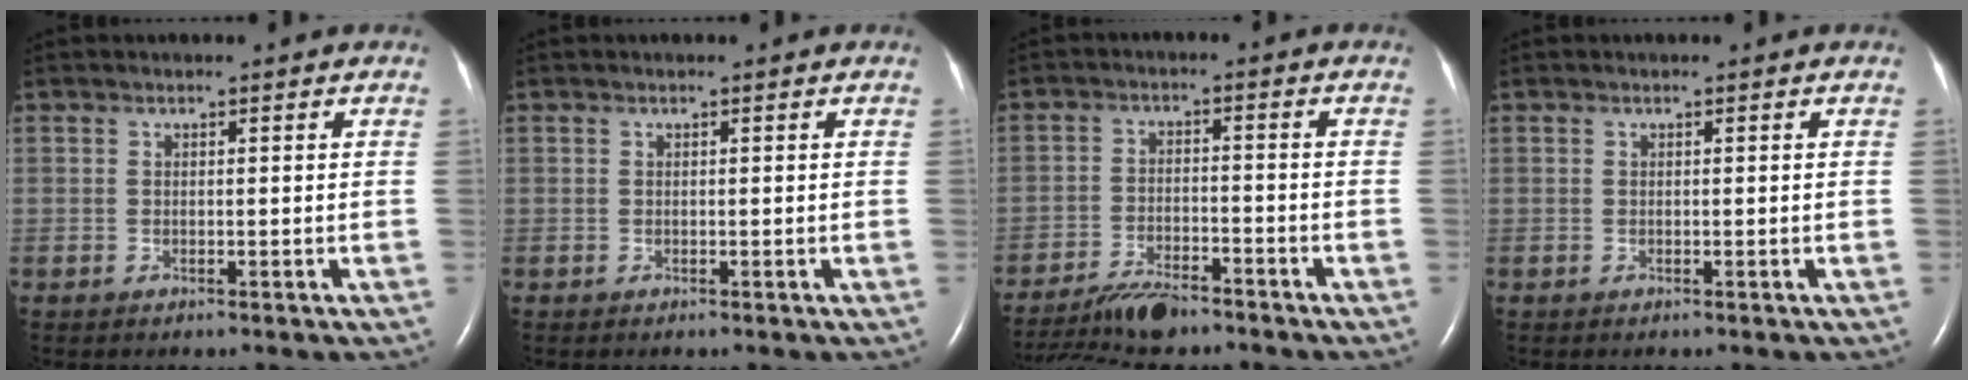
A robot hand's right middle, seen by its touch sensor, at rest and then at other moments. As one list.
[{"total": 0.0}, {"total": 8.6, "force": [-7.6, 1.7, 3.9], "torque": [-0.073, -0.018, -0.133]}, {"total": 0.0}]